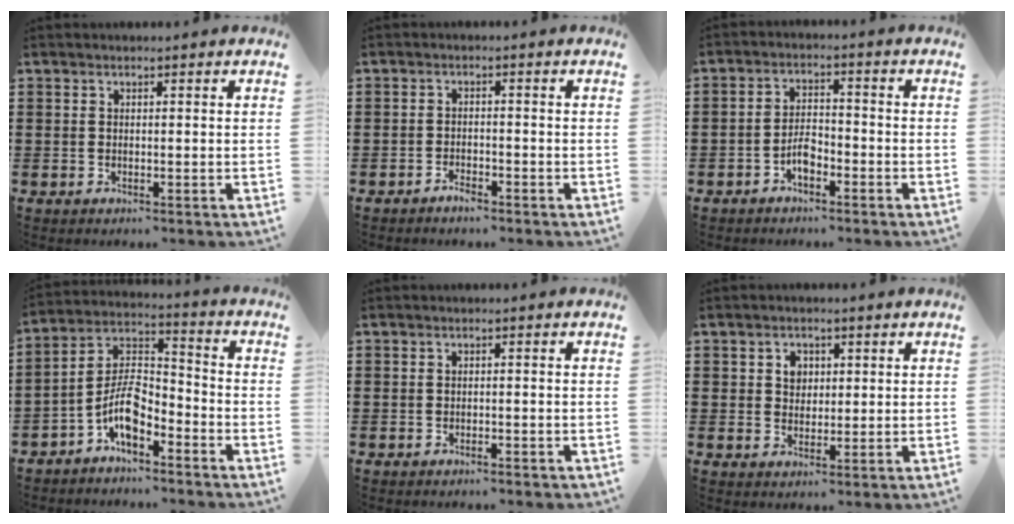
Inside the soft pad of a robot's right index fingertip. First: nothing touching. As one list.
[{"total": 1.6, "force": [-1.6, 0.3, 0.4], "torque": [-0.013, -0.002, -0.030]}, {"total": 3.8, "force": [-2.2, 1.8, 2.6], "torque": [-0.062, 0.003, -0.046]}, {"total": 7.9, "force": [-4.8, 3.3, 5.4], "torque": [-0.128, -0.007, -0.098]}, {"total": 0.7, "force": [-0.7, 0.0, 0.2], "torque": [-0.006, -0.002, -0.014]}, {"total": 2.4, "force": [0.8, 2.0, 1.1], "torque": [-0.029, 0.012, 0.012]}]